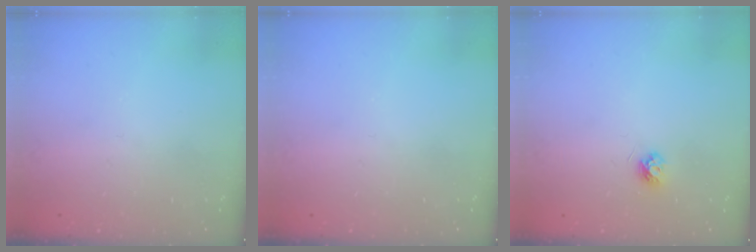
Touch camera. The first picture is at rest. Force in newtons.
{"total": 0.0}
{"total": 4.5, "press": 4.5, "slide": 0.6}